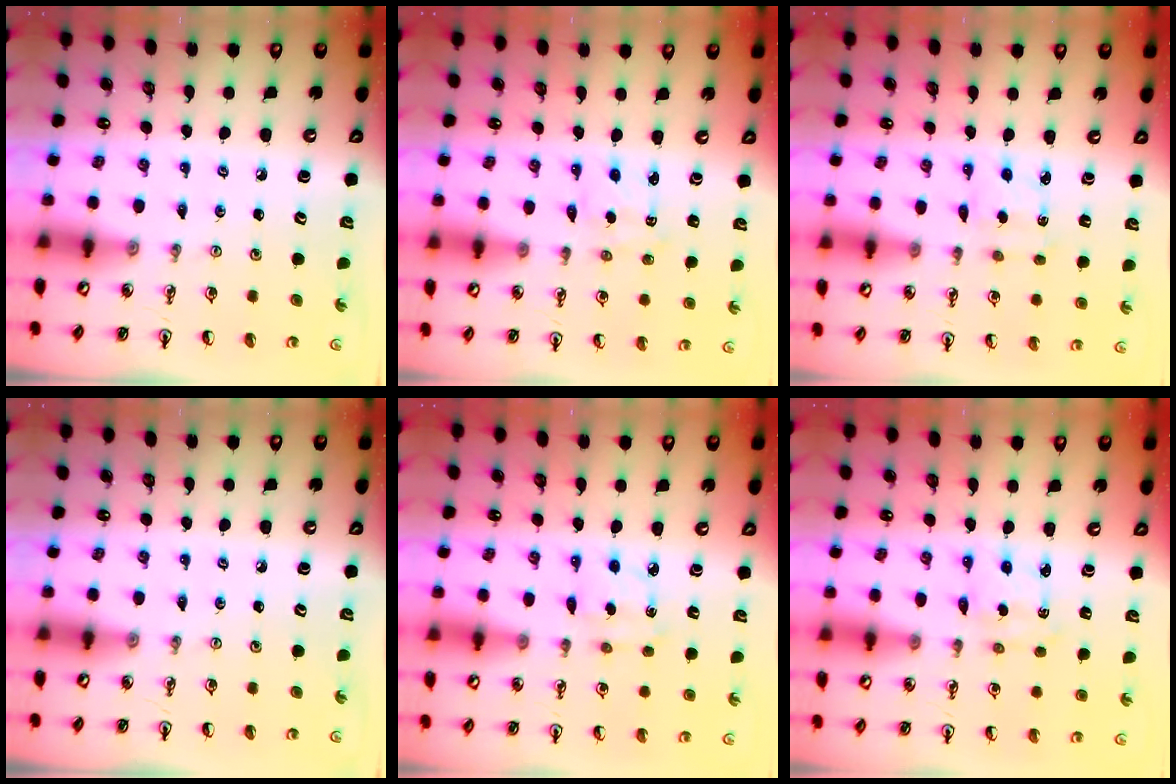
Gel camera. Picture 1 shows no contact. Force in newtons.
{"total": 2.1, "press": 2.1, "slide": 0.3}
{"total": 1.9, "press": 1.7, "slide": 0.8}
{"total": 0.0}
{"total": 5.5, "press": 5.5, "slide": 0.5}
{"total": 2.3, "press": 2.3, "slide": 0.4}